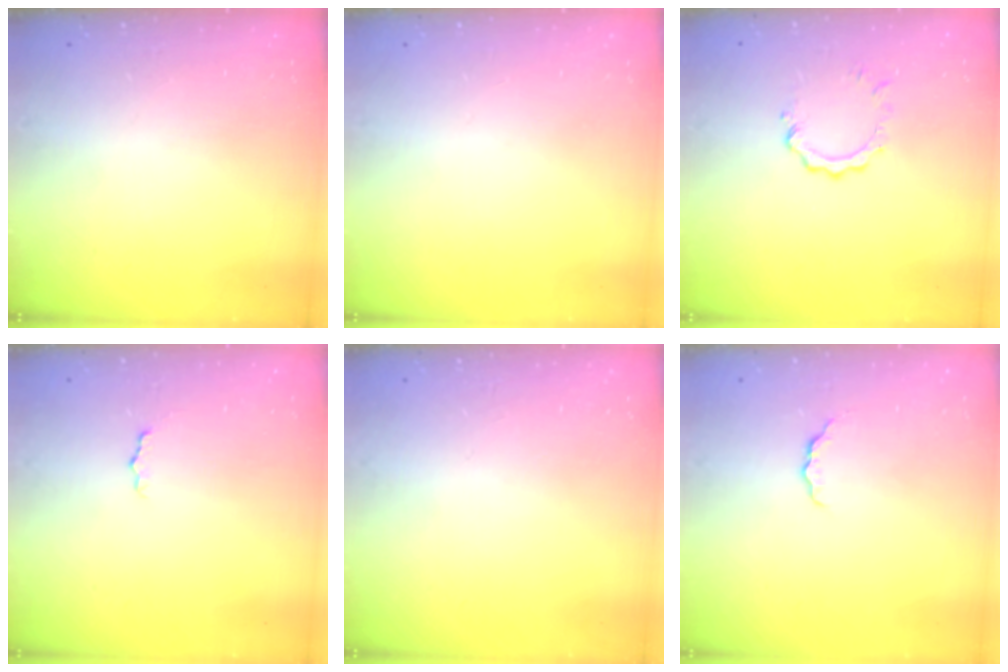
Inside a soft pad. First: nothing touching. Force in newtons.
{"total": 0.0}
{"total": 2.8, "press": 2.8, "slide": 0.4}
{"total": 2.9, "press": 2.9, "slide": 0.3}
{"total": 1.7, "press": 1.7, "slide": 0.1}
{"total": 4.3, "press": 4.2, "slide": 0.4}